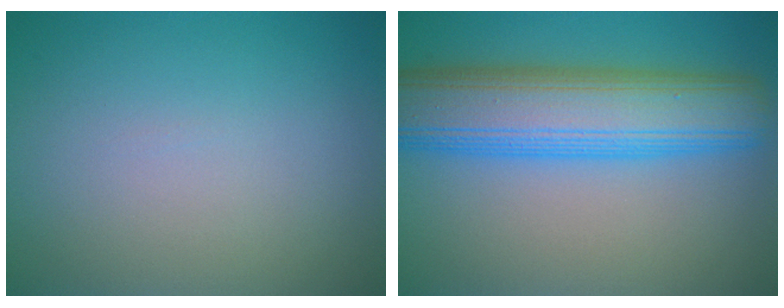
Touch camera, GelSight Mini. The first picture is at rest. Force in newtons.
{"total": 9.9, "press": 9.9, "slide": 0.2}